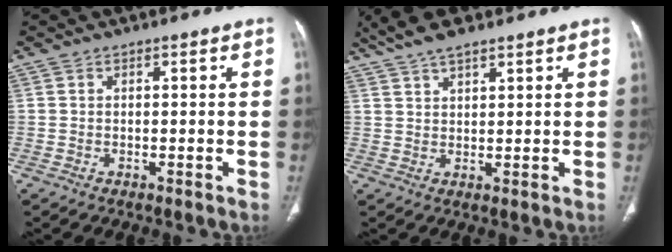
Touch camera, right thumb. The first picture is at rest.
{"total": 7.4, "force": [5.6, 2.2, 4.3], "torque": [-0.080, -0.002, 0.105]}